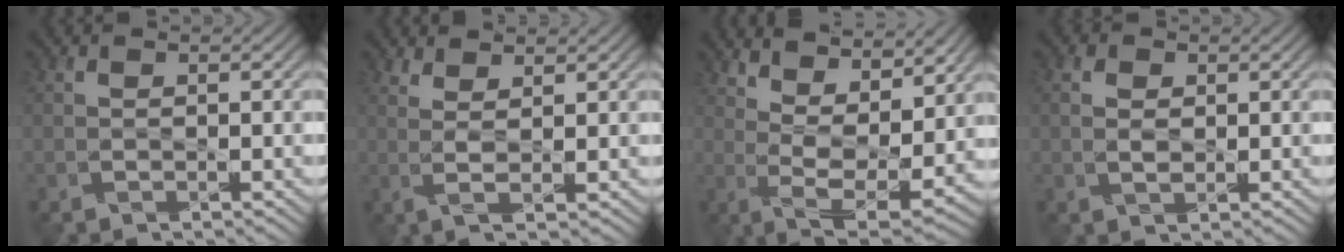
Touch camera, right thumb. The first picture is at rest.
{"total": 2.7, "force": [1.6, -0.1, 2.1], "torque": [-0.041, -0.002, 0.034]}
{"total": 11.1, "force": [6.9, 3.1, 8.1], "torque": [-0.151, -0.003, 0.112]}
{"total": 1.9, "force": [0.4, 1.2, 1.4], "torque": [-0.031, 0.001, 0.005]}